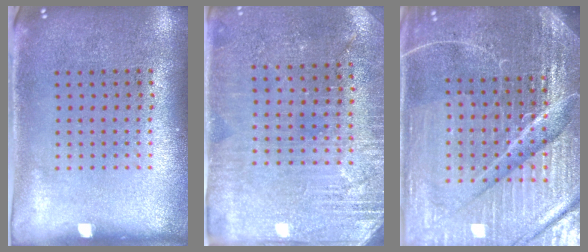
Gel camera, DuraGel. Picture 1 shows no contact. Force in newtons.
{"total": 2.8, "press": 2.7, "slide": 0.6}
{"total": 6.5, "press": 5.8, "slide": 3.0}